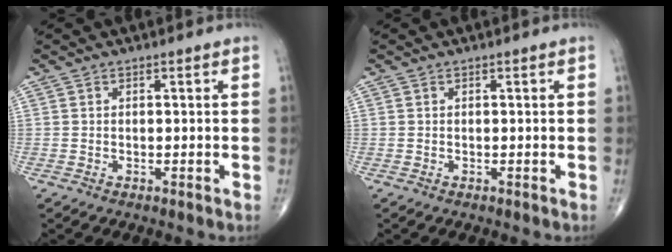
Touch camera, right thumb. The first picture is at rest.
{"total": 0.0}